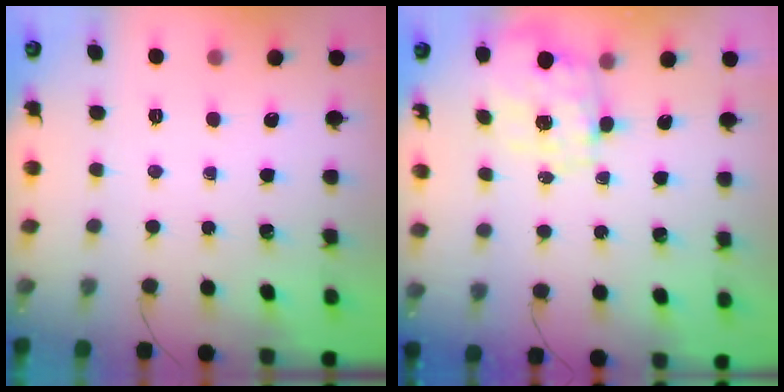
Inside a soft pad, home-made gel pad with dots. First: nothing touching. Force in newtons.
{"total": 1.3, "press": 1.2, "slide": 0.5}